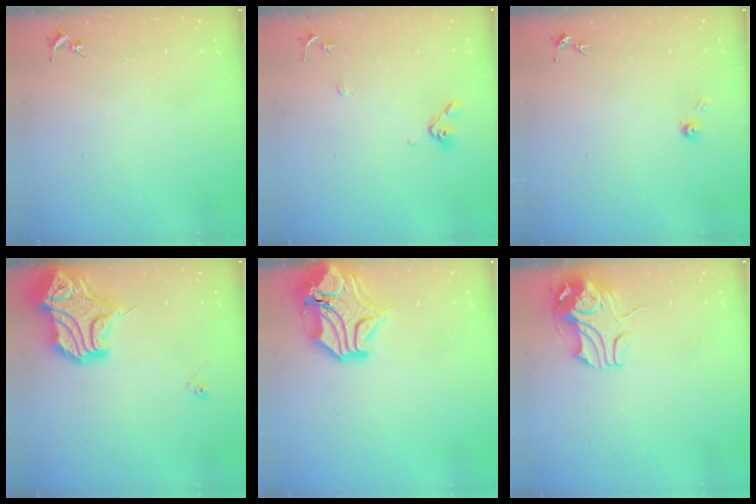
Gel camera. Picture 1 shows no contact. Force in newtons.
{"total": 8.9, "press": 8.7, "slide": 1.9}
{"total": 3.9, "press": 3.8, "slide": 0.4}
{"total": 17.4, "press": 17.2, "slide": 2.4}
{"total": 17.9, "press": 17.7, "slide": 2.6}
{"total": 9.7, "press": 9.6, "slide": 1.7}